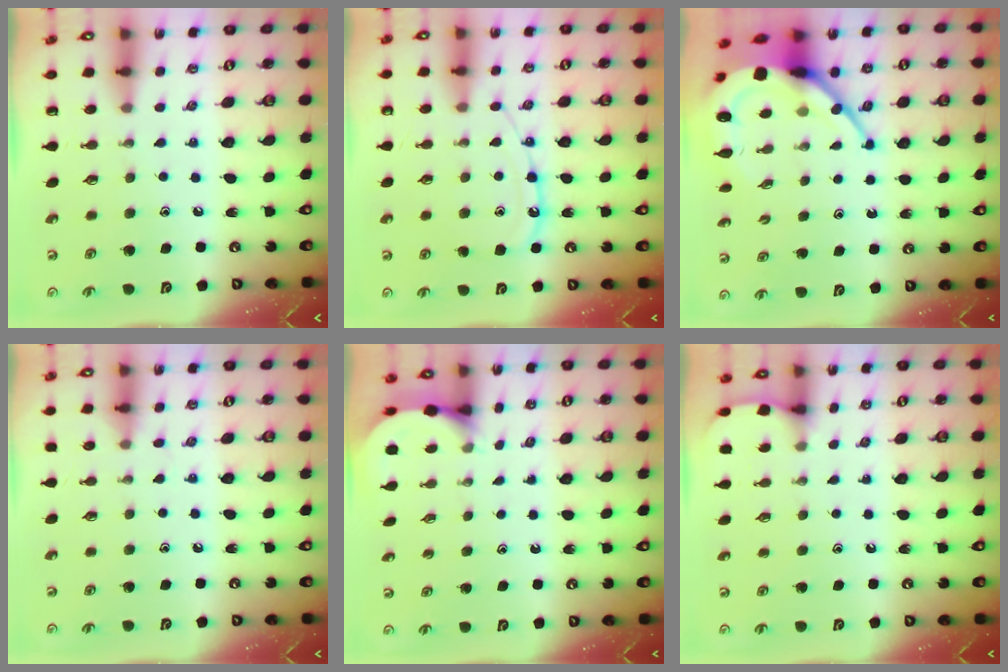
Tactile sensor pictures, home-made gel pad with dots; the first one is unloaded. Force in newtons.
{"total": 11.1, "press": 11.0, "slide": 1.0}
{"total": 13.8, "press": 13.7, "slide": 1.4}
{"total": 5.8, "press": 5.8, "slide": 0.8}
{"total": 3.0, "press": 3.0, "slide": 0.2}
{"total": 2.6, "press": 2.6, "slide": 0.2}